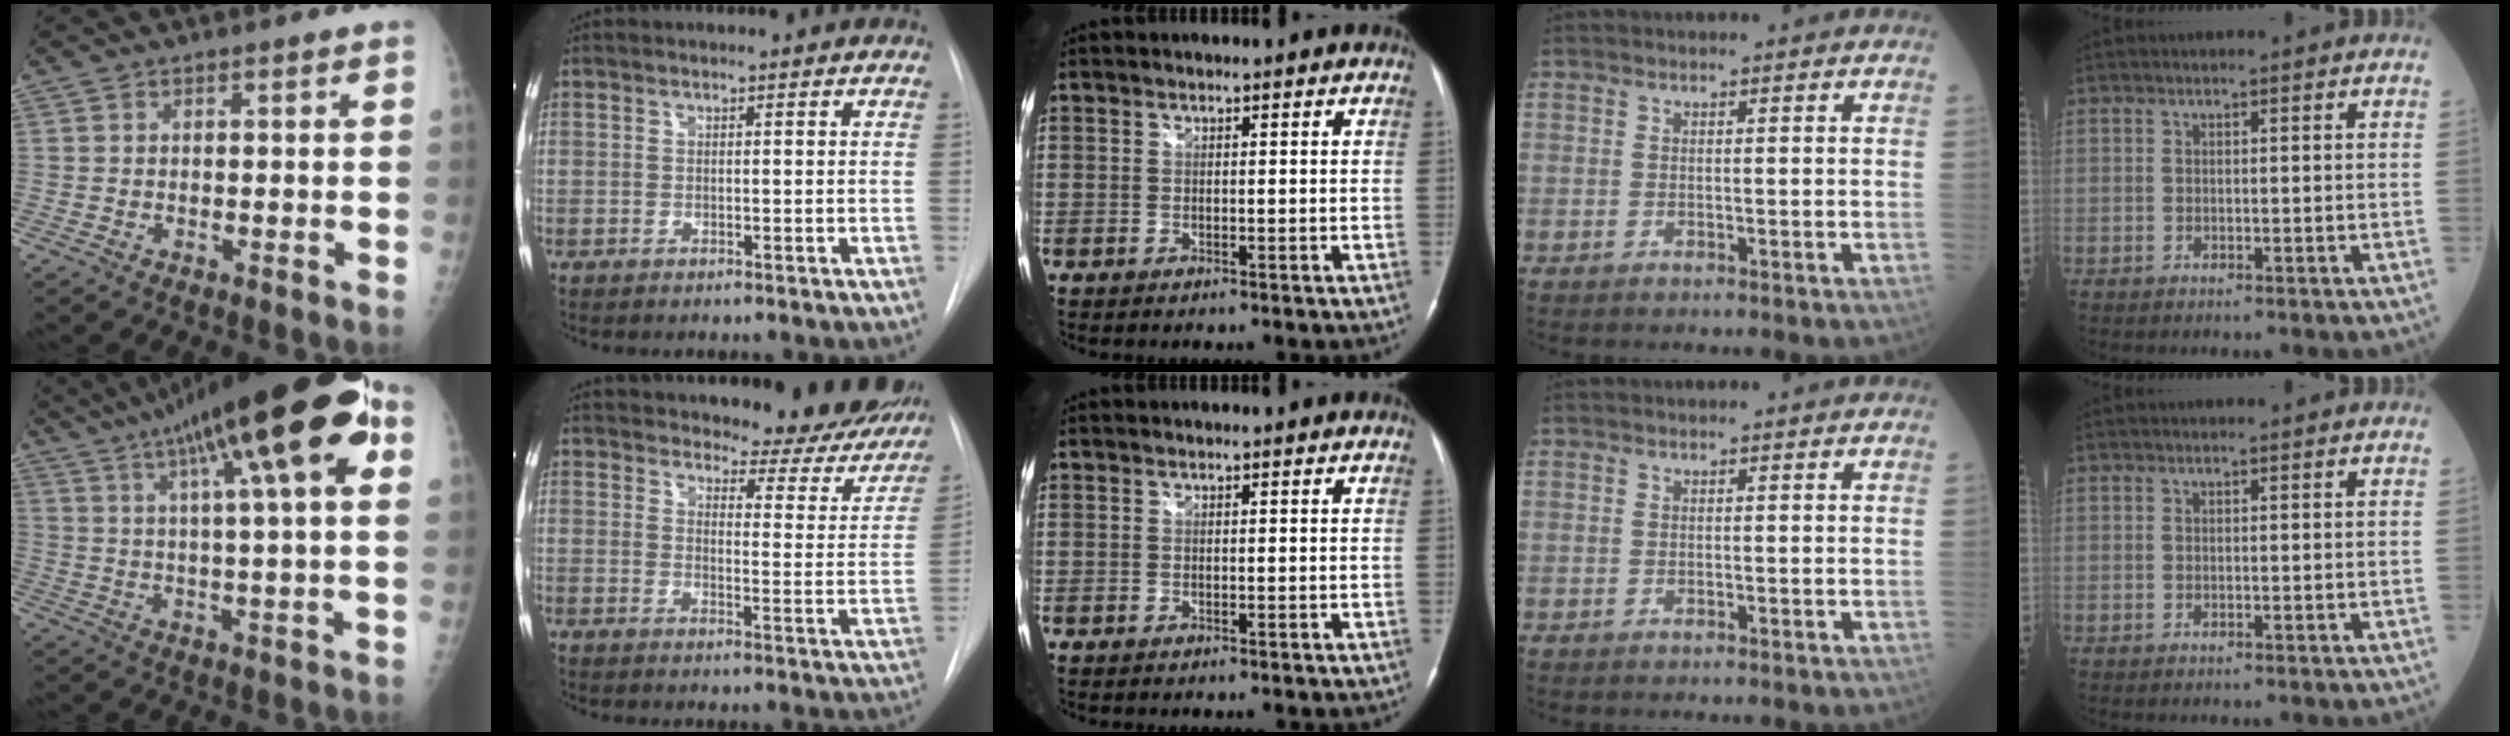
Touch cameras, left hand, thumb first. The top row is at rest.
{"thumb": {"total": 24.6, "force": [10.8, 4.9, 21.5], "torque": [-0.337, 0.018, 0.162]}, "index": {"total": 18.3, "force": [16.5, 5.2, 5.9], "torque": [-0.051, -0.054, 0.184]}}